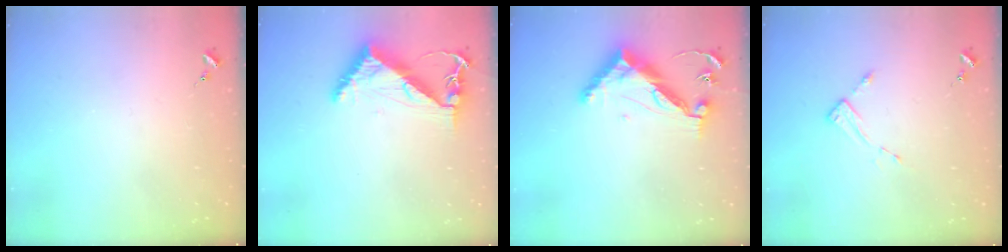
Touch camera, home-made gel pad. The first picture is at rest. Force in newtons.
{"total": 6.8, "press": 6.8, "slide": 0.9}
{"total": 13.0, "press": 13.0, "slide": 0.6}
{"total": 2.6, "press": 2.6, "slide": 0.4}